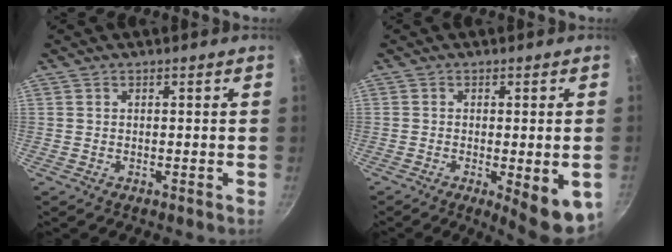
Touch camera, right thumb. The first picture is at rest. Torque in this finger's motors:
{"motor_torque": [-0.06, 0.57, -0.07, 0.04, 0.04]}